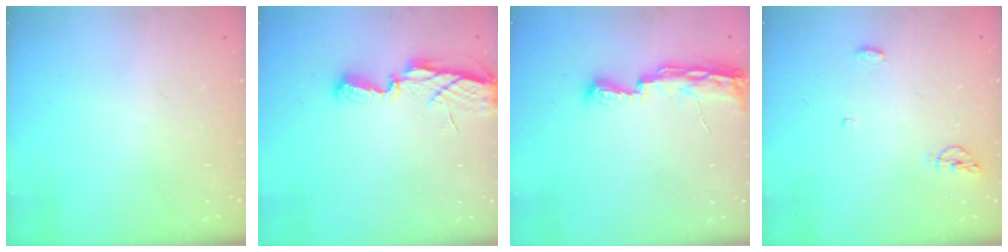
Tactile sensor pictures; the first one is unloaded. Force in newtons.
{"total": 7.1, "press": 7.1, "slide": 0.5}
{"total": 10.2, "press": 8.9, "slide": 5.1}
{"total": 4.1, "press": 3.9, "slide": 1.3}